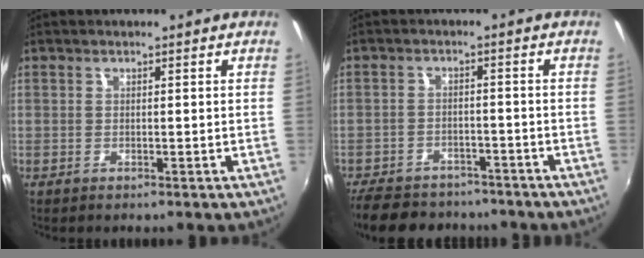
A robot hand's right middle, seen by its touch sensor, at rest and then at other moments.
{"total": 15.1, "force": [-12.4, 6.7, 5.5], "torque": [-0.142, 0.000, -0.183]}